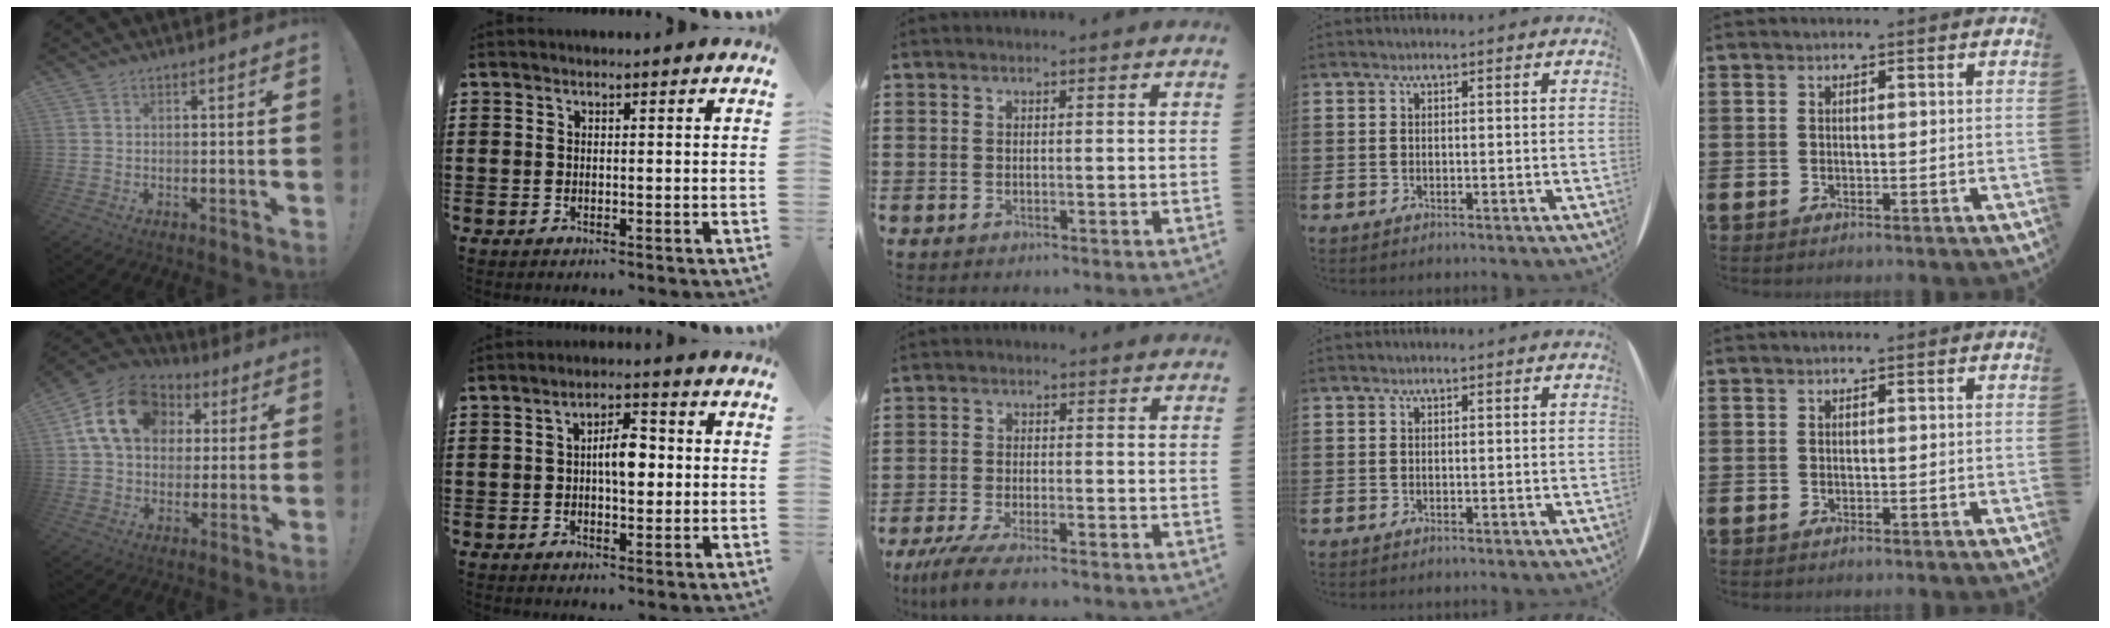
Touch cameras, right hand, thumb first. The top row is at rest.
{"thumb": {"total": 17.6, "force": [5.2, 13.4, 10.2], "torque": [-0.149, -0.001, 0.102]}, "index": {"total": 5.1, "force": [0.1, 2.2, 4.6], "torque": [-0.071, 0.002, -0.004]}, "middle": {"total": 4.8, "force": [-4.1, 0.3, 2.5], "torque": [-0.063, -0.015, -0.081]}}